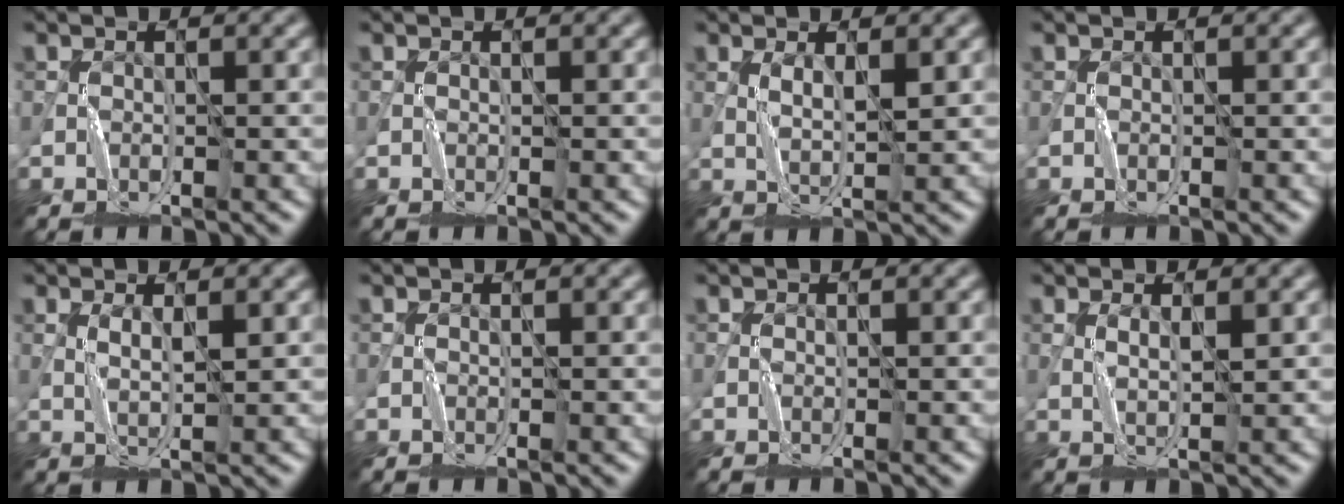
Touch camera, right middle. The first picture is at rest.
{"total": 0.0}
{"total": 1.7, "force": [0.8, 0.4, 1.4], "torque": [-0.026, -0.002, 0.018]}
{"total": 0.0}
{"total": 1.2, "force": [0.6, 0.2, 0.9], "torque": [-0.018, -0.001, 0.015]}
{"total": 0.0}
{"total": 0.0}
{"total": 1.1, "force": [0.7, 0.2, 0.8], "torque": [-0.014, 0.000, 0.014]}